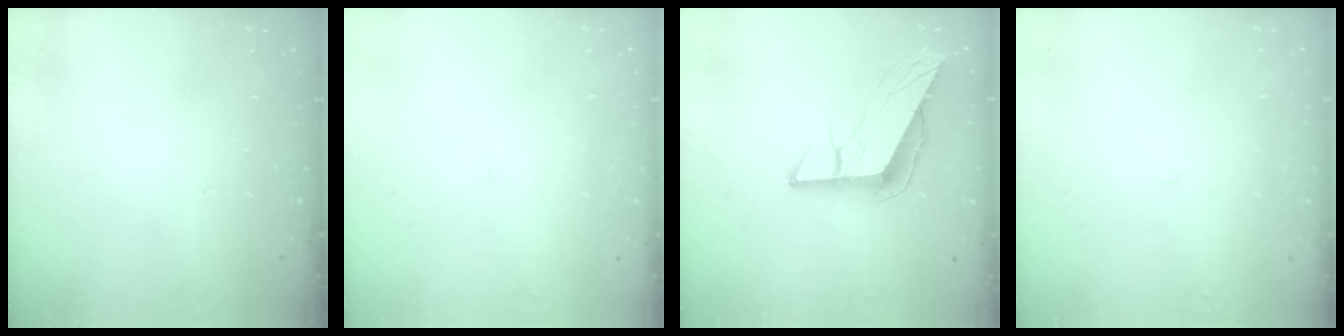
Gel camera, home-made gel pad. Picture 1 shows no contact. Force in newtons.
{"total": 1.2, "press": 1.2, "slide": 0.1}
{"total": 9.9, "press": 9.9, "slide": 0.9}
{"total": 1.9, "press": 1.9, "slide": 0.1}